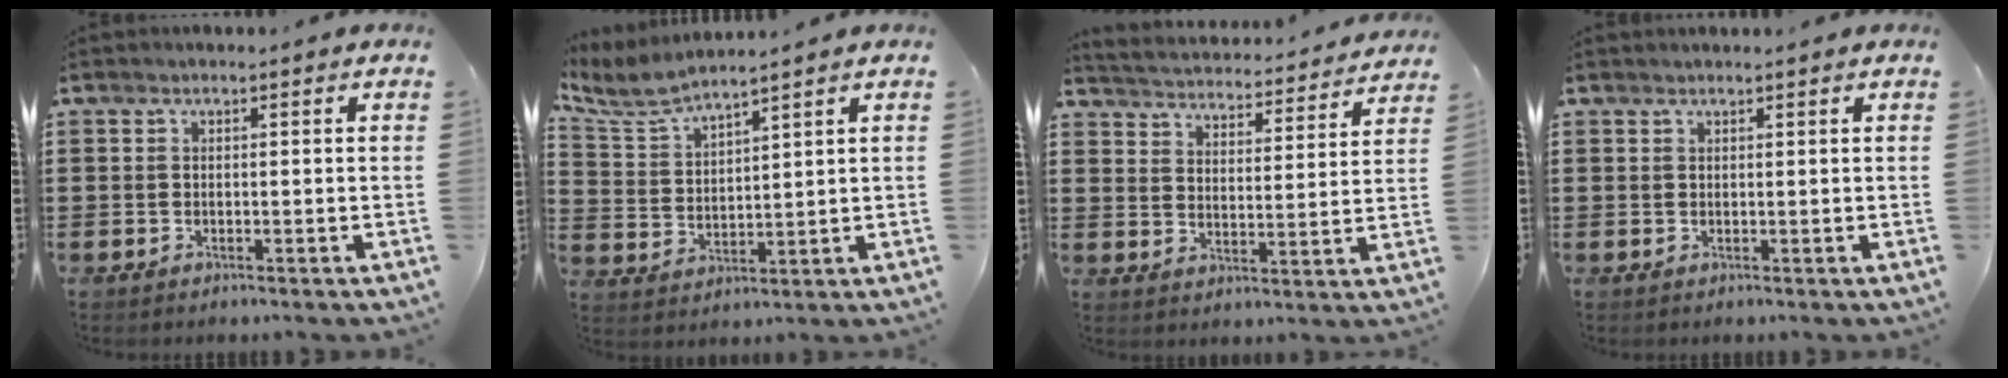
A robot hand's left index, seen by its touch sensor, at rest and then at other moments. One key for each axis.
{"total": 5.4, "fx": 4.9, "fy": 0.6, "fz": 2.0, "tx": -0.061, "ty": -0.022, "tz": 0.087}
{"total": 3.5, "fx": 3.5, "fy": -0.3, "fz": -0.3, "tx": -0.018, "ty": -0.036, "tz": 0.053}
{"total": 0.7, "fx": 0.7, "fy": -0.1, "fz": 0.2, "tx": -0.003, "ty": -0.002, "tz": 0.014}